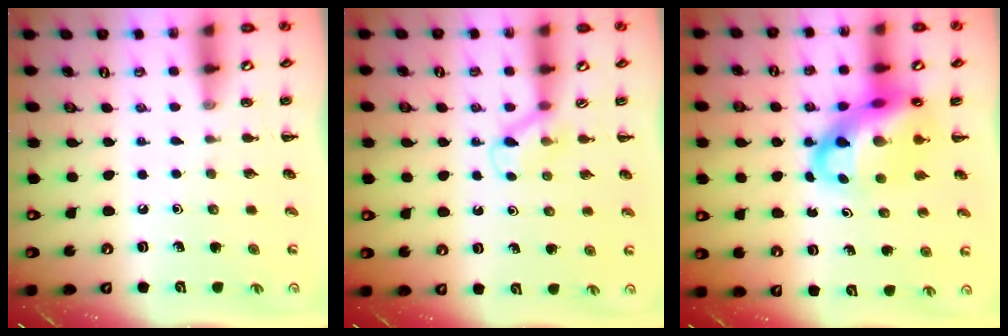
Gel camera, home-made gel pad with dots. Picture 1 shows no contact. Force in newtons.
{"total": 4.0, "press": 3.8, "slide": 1.2}
{"total": 14.5, "press": 14.0, "slide": 3.5}